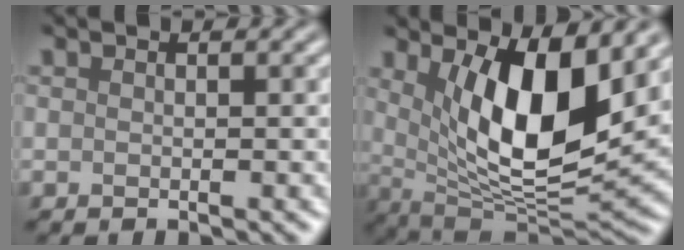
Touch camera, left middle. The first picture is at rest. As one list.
[{"total": 10.1, "force": [2.9, 3.7, 9.0], "torque": [-0.148, -0.025, 0.056]}]